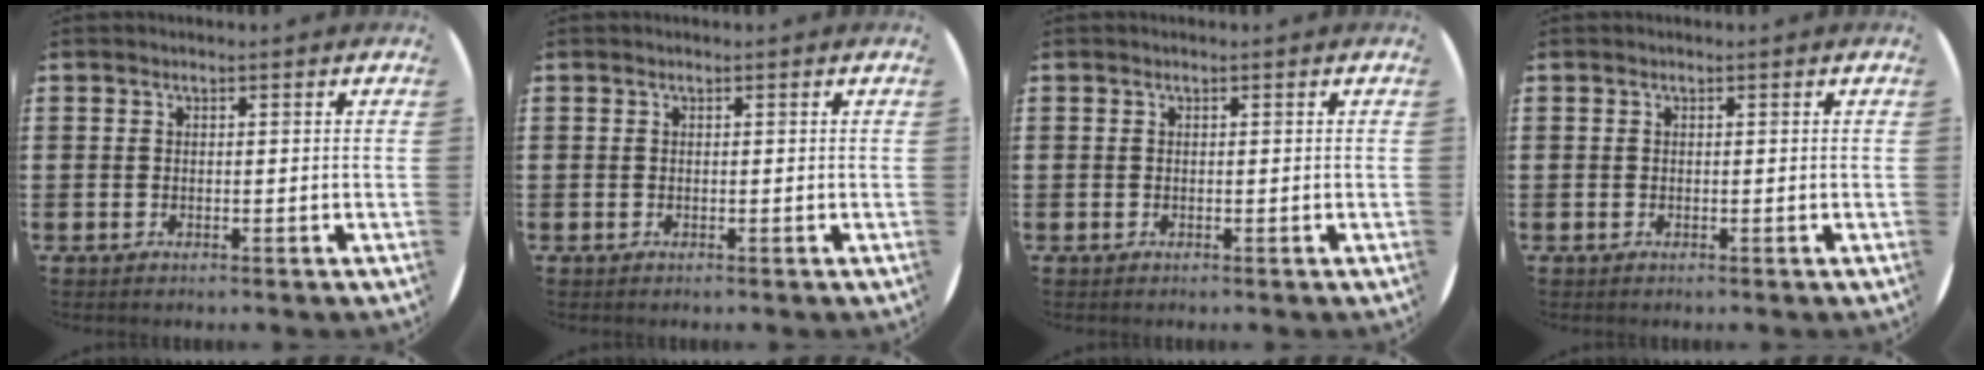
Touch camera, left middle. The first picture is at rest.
{"total": 0.0}
{"total": 0.0}
{"total": 0.0}